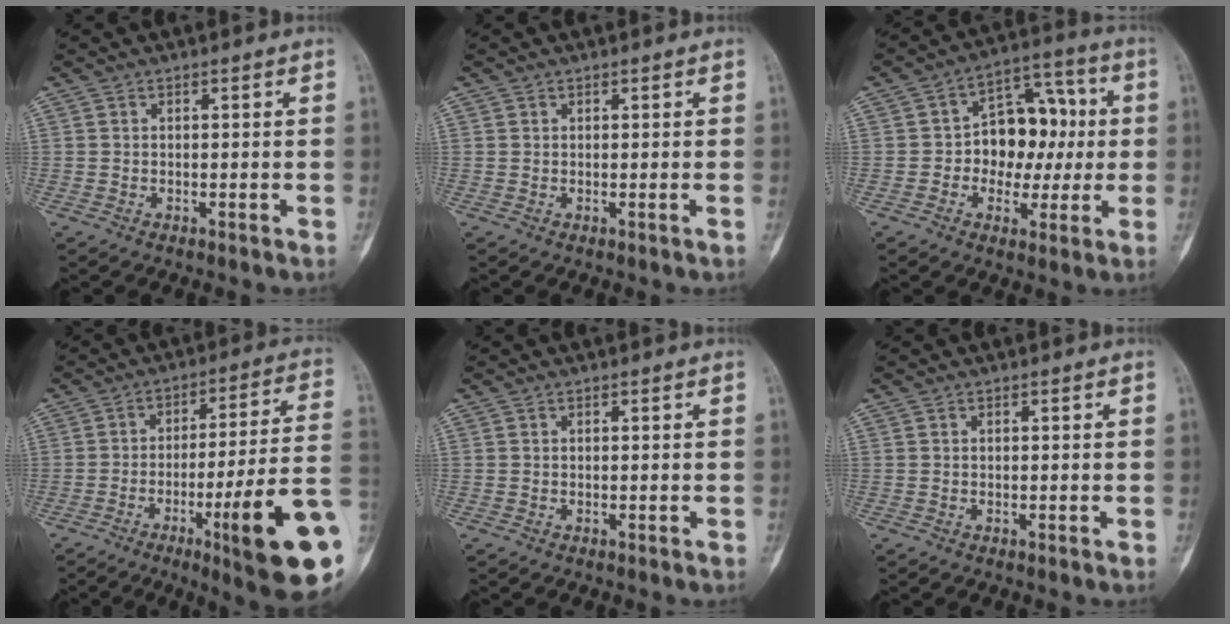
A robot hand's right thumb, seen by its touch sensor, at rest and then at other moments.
{"total": 0.0}
{"total": 13.2, "force": [0.1, 9.5, 9.1], "torque": [-0.082, 0.034, -0.003]}
{"total": 20.8, "force": [-6.9, 2.3, 19.5], "torque": [-0.238, 0.013, -0.099]}
{"total": 0.0}
{"total": 0.0}